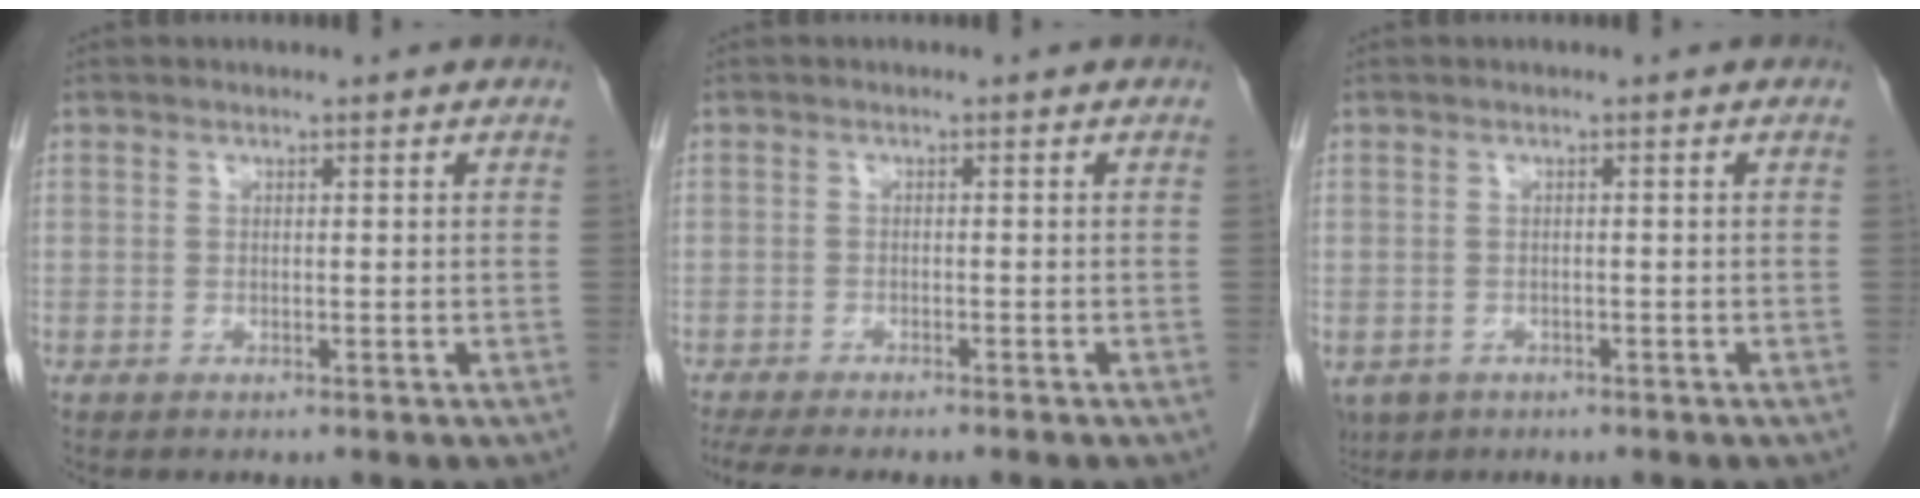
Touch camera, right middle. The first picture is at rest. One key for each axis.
{"total": 7.9, "fx": -6.7, "fy": 0.8, "fz": 4.2, "tx": -0.055, "ty": -0.012, "tz": -0.099}
{"total": 5.2, "fx": -2.9, "fy": 4.0, "fz": 1.8, "tx": -0.041, "ty": -0.004, "tz": -0.043}